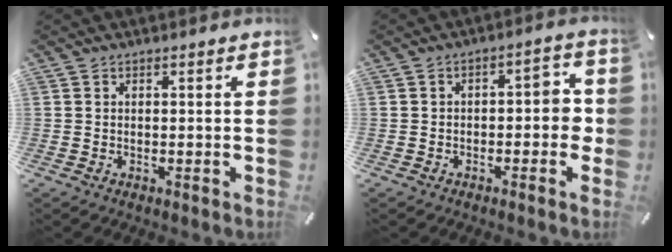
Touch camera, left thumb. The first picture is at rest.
{"total": 5.5, "force": [-1.5, 3.2, 4.3], "torque": [-0.059, 0.015, -0.033]}